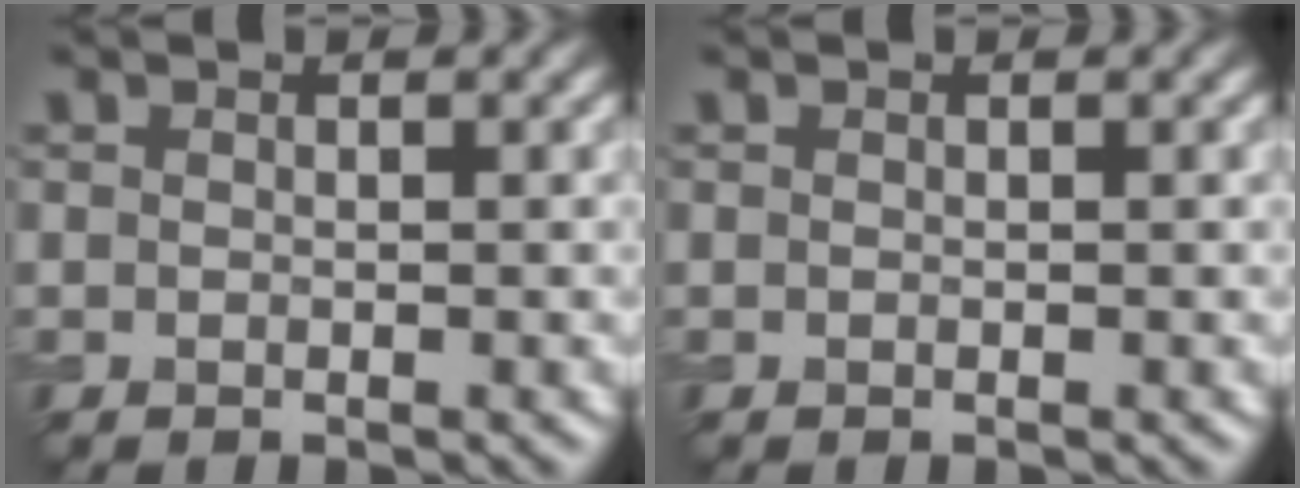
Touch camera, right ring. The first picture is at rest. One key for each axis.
{"total": 0.0}